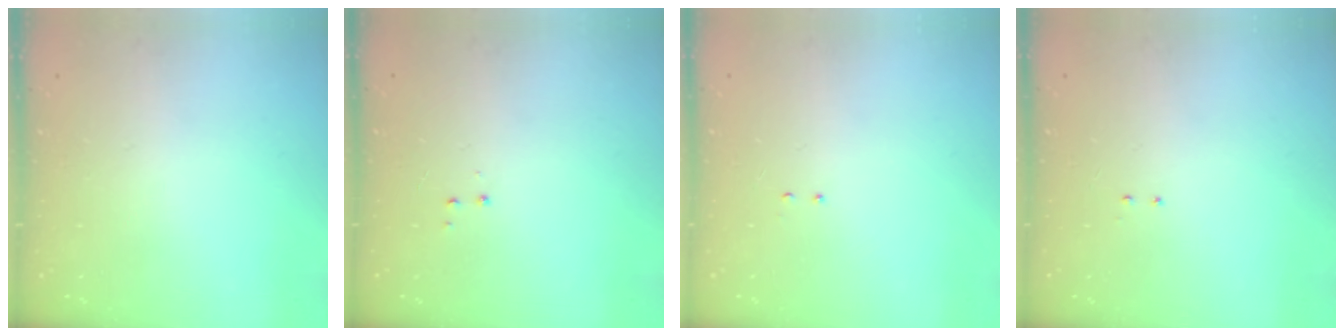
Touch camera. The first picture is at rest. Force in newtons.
{"total": 2.9, "press": 2.8, "slide": 0.4}
{"total": 2.1, "press": 2.0, "slide": 0.6}
{"total": 2.0, "press": 2.0, "slide": 0.4}